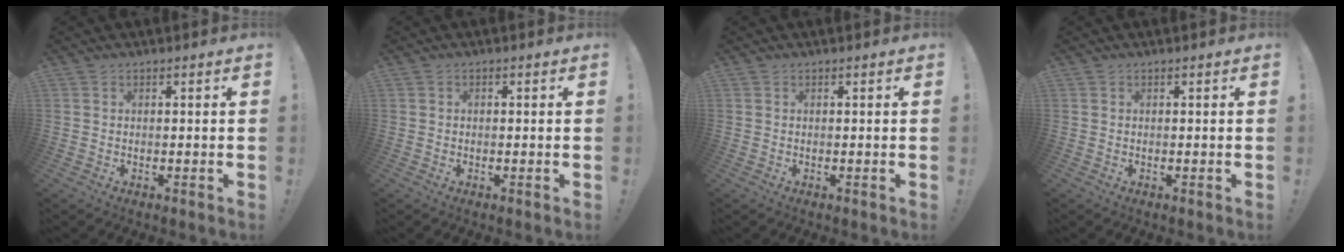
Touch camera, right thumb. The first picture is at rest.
{"total": 0.6, "force": [-0.4, 0.5, 0.2], "torque": [-0.005, 0.002, -0.007]}
{"total": 0.0}
{"total": 0.0}